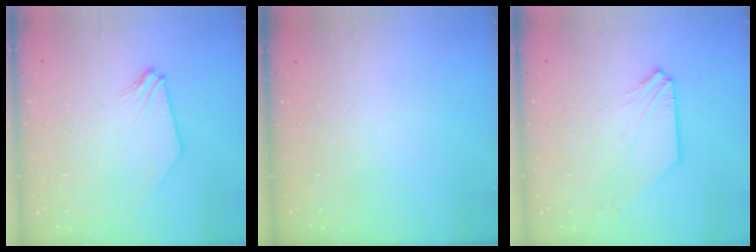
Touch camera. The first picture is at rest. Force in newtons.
{"total": 0.0}
{"total": 2.3, "press": 2.3, "slide": 0.2}